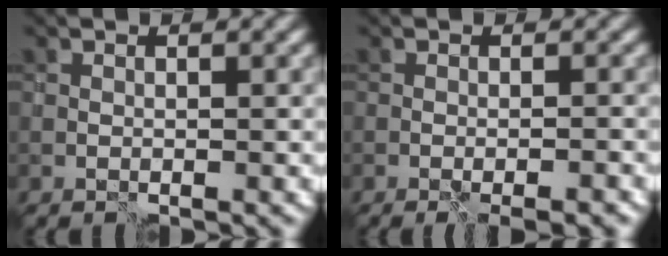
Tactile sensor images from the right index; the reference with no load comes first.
{"total": 2.8, "force": [-2.0, 0.2, 2.0], "torque": [-0.022, -0.002, -0.016]}